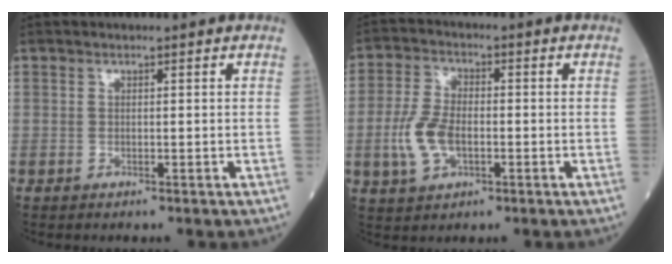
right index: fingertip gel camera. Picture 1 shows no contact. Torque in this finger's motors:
{"motor_torque": [0.37, -0.24, 0.19, 0.10]}